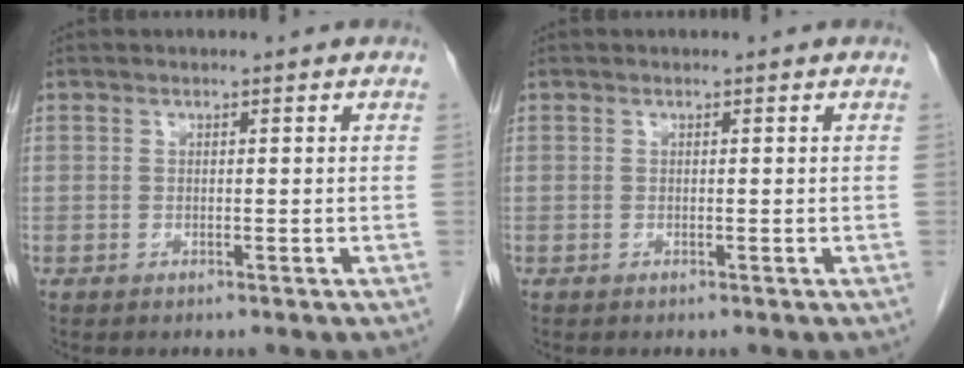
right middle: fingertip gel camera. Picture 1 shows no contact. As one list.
[{"total": 0.0}]